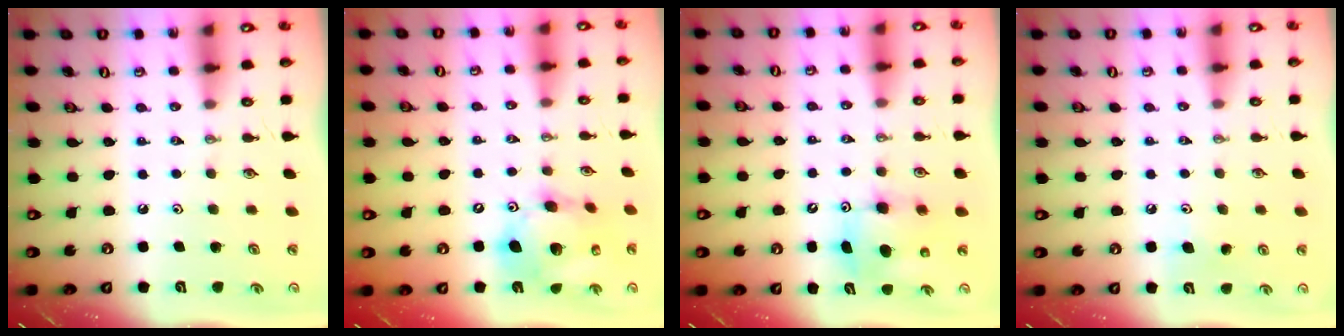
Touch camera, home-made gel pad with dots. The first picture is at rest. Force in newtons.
{"total": 15.8, "press": 15.5, "slide": 3.0}
{"total": 9.8, "press": 9.6, "slide": 2.0}
{"total": 5.5, "press": 5.2, "slide": 1.7}